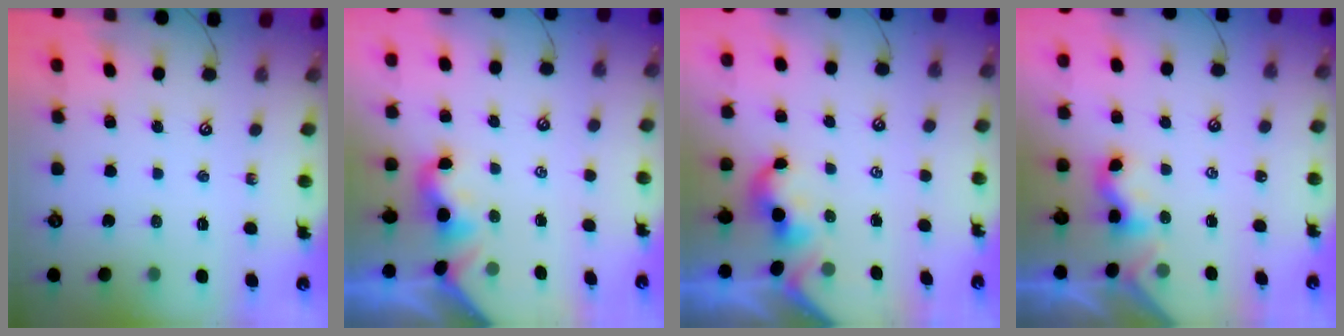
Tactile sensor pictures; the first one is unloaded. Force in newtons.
{"total": 2.1, "press": 2.0, "slide": 0.5}
{"total": 0.0}
{"total": 1.5, "press": 1.5, "slide": 0.4}